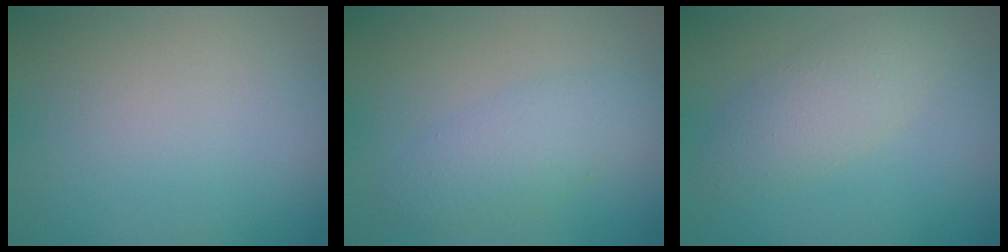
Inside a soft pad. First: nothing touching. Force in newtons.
{"total": 2.9, "press": 2.9, "slide": 0.1}
{"total": 3.3, "press": 3.3, "slide": 0.0}